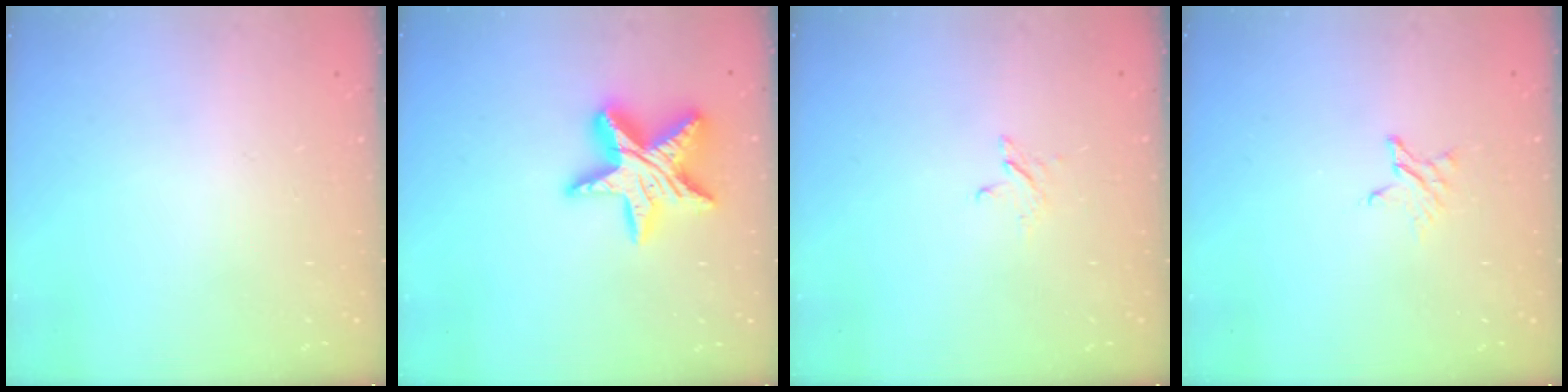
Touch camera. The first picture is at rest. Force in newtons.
{"total": 15.9, "press": 15.9, "slide": 1.2}
{"total": 2.8, "press": 2.8, "slide": 0.3}
{"total": 2.4, "press": 2.4, "slide": 0.2}